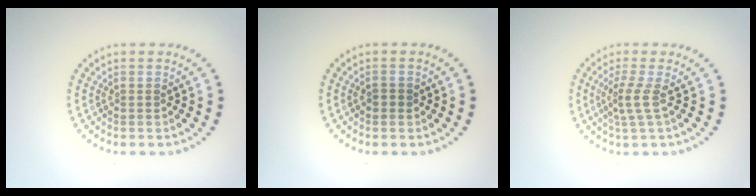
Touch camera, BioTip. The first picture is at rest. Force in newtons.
{"total": 1.0, "press": 1.0, "slide": 0.1}
{"total": 2.0, "press": 1.3, "slide": 1.6}